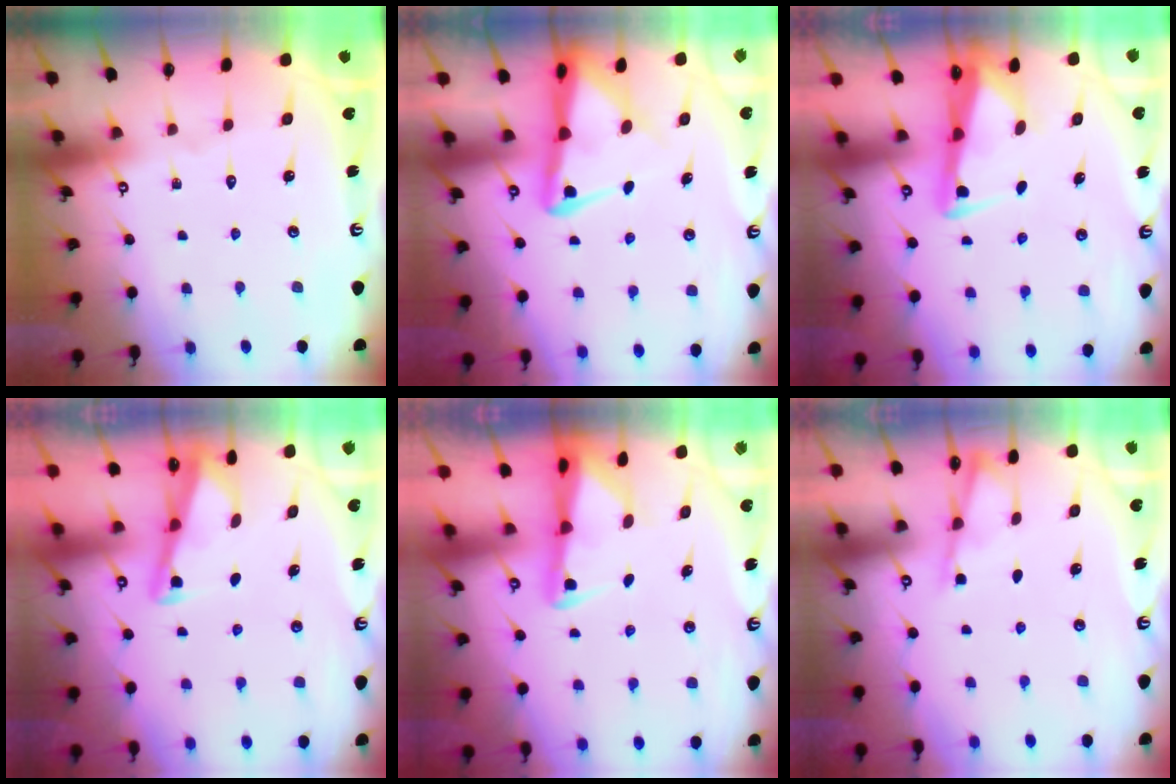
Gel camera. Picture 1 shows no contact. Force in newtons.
{"total": 6.6, "press": 6.6, "slide": 0.7}
{"total": 2.9, "press": 2.8, "slide": 0.7}
{"total": 3.0, "press": 2.9, "slide": 0.4}
{"total": 2.3, "press": 2.3, "slide": 0.5}
{"total": 2.8, "press": 2.8, "slide": 0.3}